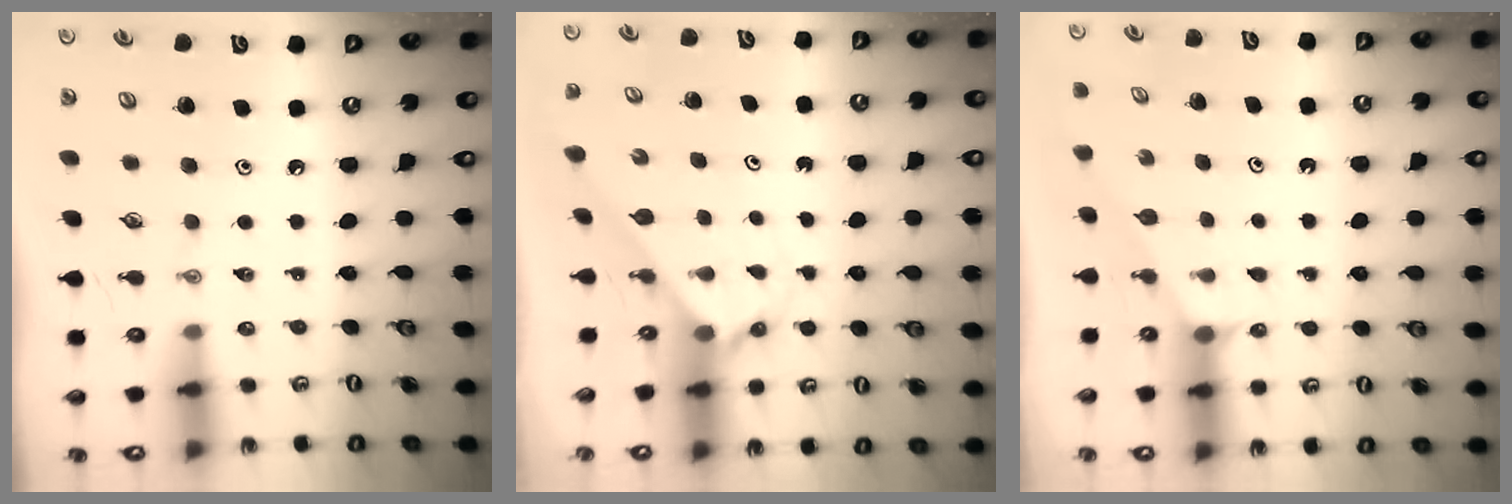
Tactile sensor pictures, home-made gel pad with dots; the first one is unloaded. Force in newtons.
{"total": 2.6, "press": 2.6, "slide": 0.2}
{"total": 2.0, "press": 2.0, "slide": 0.2}